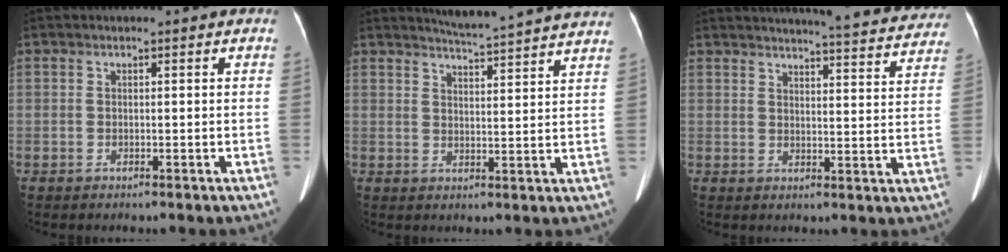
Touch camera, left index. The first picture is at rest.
{"total": 14.8, "force": [14.0, -0.5, 4.7], "torque": [-0.080, -0.026, 0.170]}
{"total": 23.6, "force": [22.2, 2.7, 7.4], "torque": [-0.099, -0.050, 0.251]}